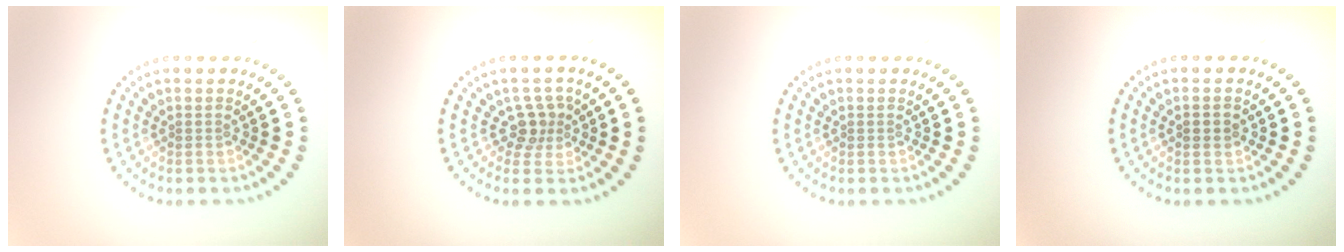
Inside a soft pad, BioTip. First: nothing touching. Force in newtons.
{"total": 2.3, "press": 1.8, "slide": 1.4}
{"total": 0.0}
{"total": 1.7, "press": 1.7, "slide": 0.2}